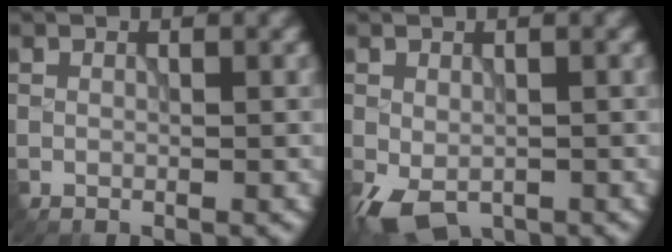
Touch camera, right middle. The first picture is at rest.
{"total": 3.7, "force": [-1.9, 2.1, 2.3], "torque": [-0.050, -0.013, -0.030]}